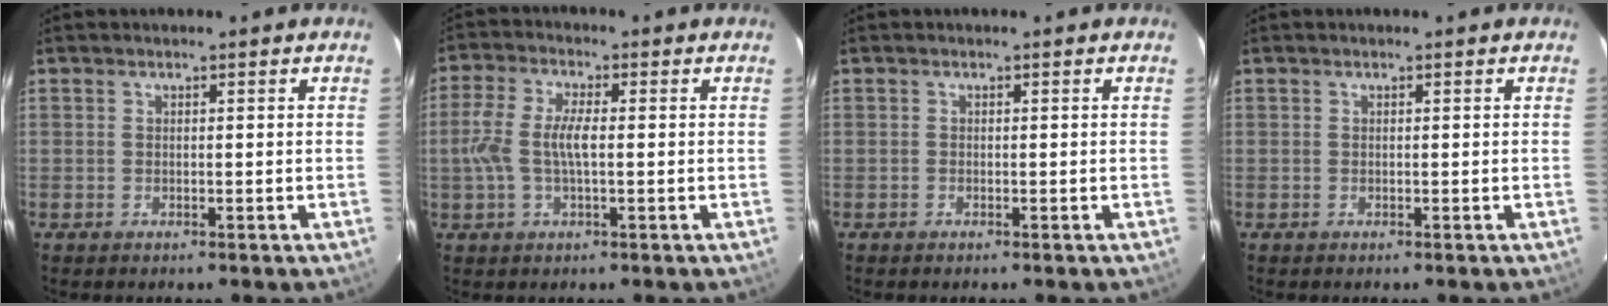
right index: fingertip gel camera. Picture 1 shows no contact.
{"total": 7.1, "force": [-0.3, 2.4, 6.7], "torque": [-0.142, 0.007, -0.006]}
{"total": 0.0}
{"total": 0.0}